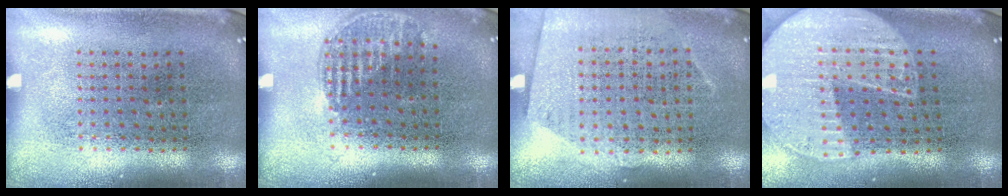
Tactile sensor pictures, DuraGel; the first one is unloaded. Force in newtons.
{"total": 1.2, "press": 1.0, "slide": 0.6}
{"total": 0.6, "press": 0.2, "slide": 0.6}
{"total": 2.2, "press": 1.9, "slide": 1.1}